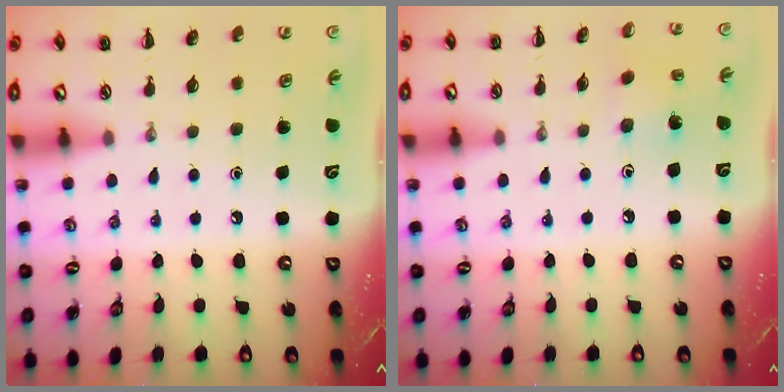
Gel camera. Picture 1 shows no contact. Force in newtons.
{"total": 1.6, "press": 1.5, "slide": 0.6}